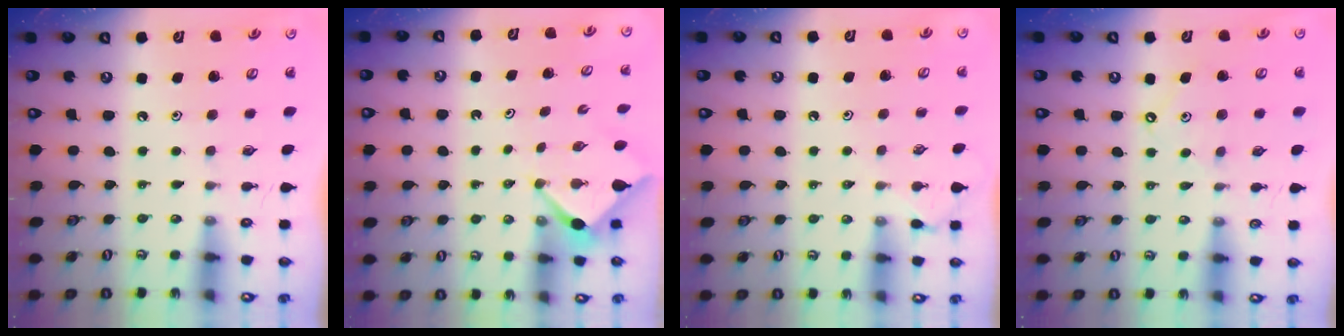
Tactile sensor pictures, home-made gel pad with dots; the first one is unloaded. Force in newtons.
{"total": 3.4, "press": 3.4, "slide": 0.4}
{"total": 3.2, "press": 3.2, "slide": 0.5}
{"total": 6.1, "press": 6.1, "slide": 0.6}